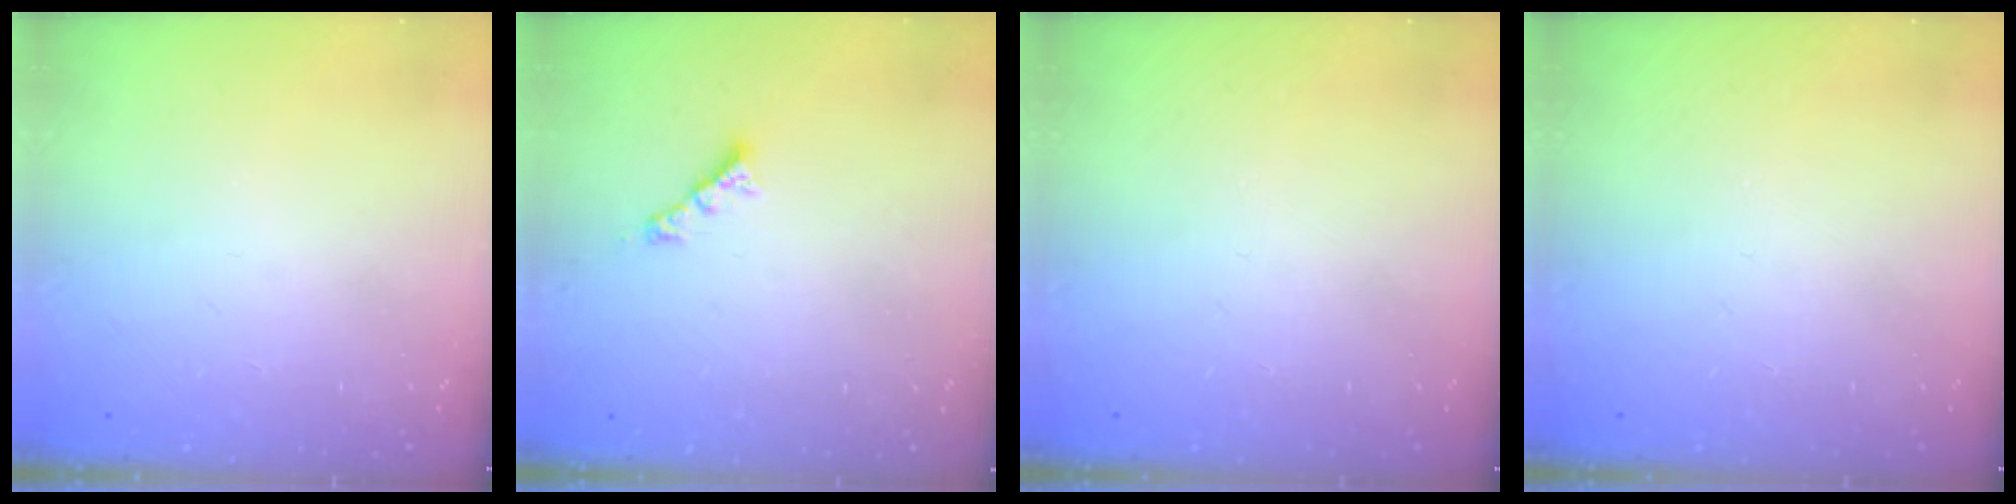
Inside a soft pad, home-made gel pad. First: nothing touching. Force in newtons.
{"total": 2.4, "press": 2.4, "slide": 0.3}
{"total": 0.0}
{"total": 0.0}